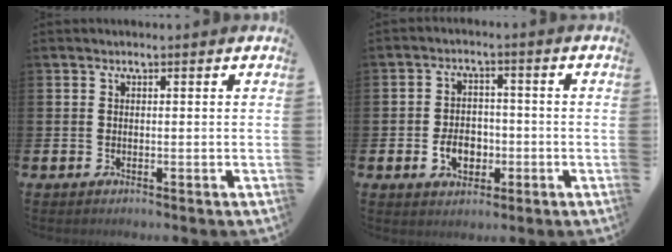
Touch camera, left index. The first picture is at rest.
{"total": 4.6, "force": [-1.4, 3.4, 2.7], "torque": [-0.031, -0.002, -0.034]}